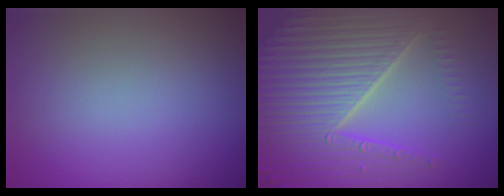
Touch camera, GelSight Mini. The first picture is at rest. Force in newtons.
{"total": 7.1, "press": 6.9, "slide": 1.7}